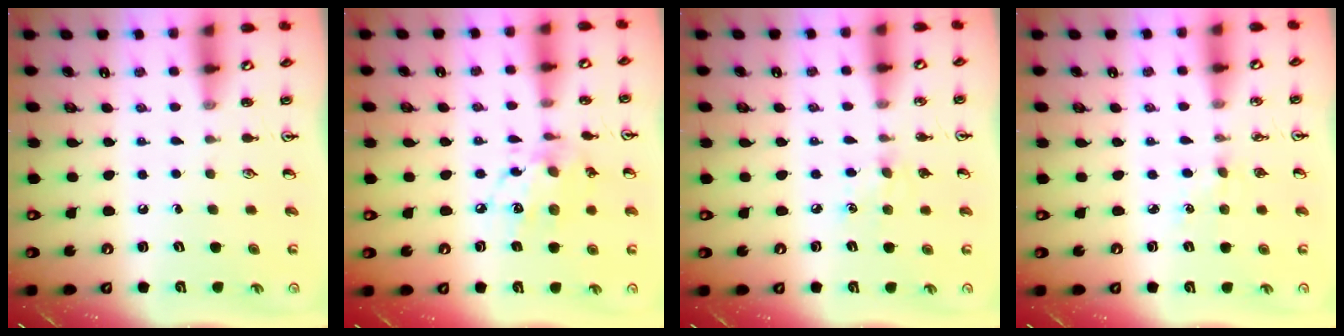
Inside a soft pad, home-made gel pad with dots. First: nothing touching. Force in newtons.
{"total": 10.4, "press": 10.4, "slide": 0.6}
{"total": 6.6, "press": 6.6, "slide": 0.8}
{"total": 2.5, "press": 2.5, "slide": 0.4}